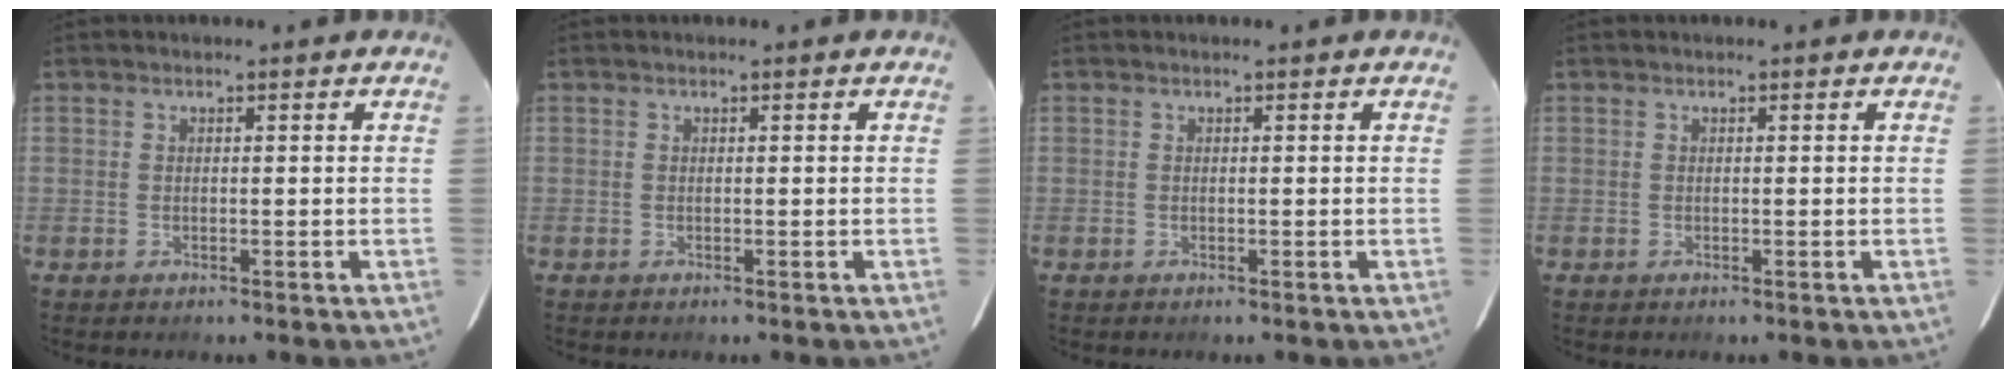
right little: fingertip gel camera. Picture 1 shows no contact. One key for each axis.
{"total": 0.0}
{"total": 0.0}
{"total": 0.0}